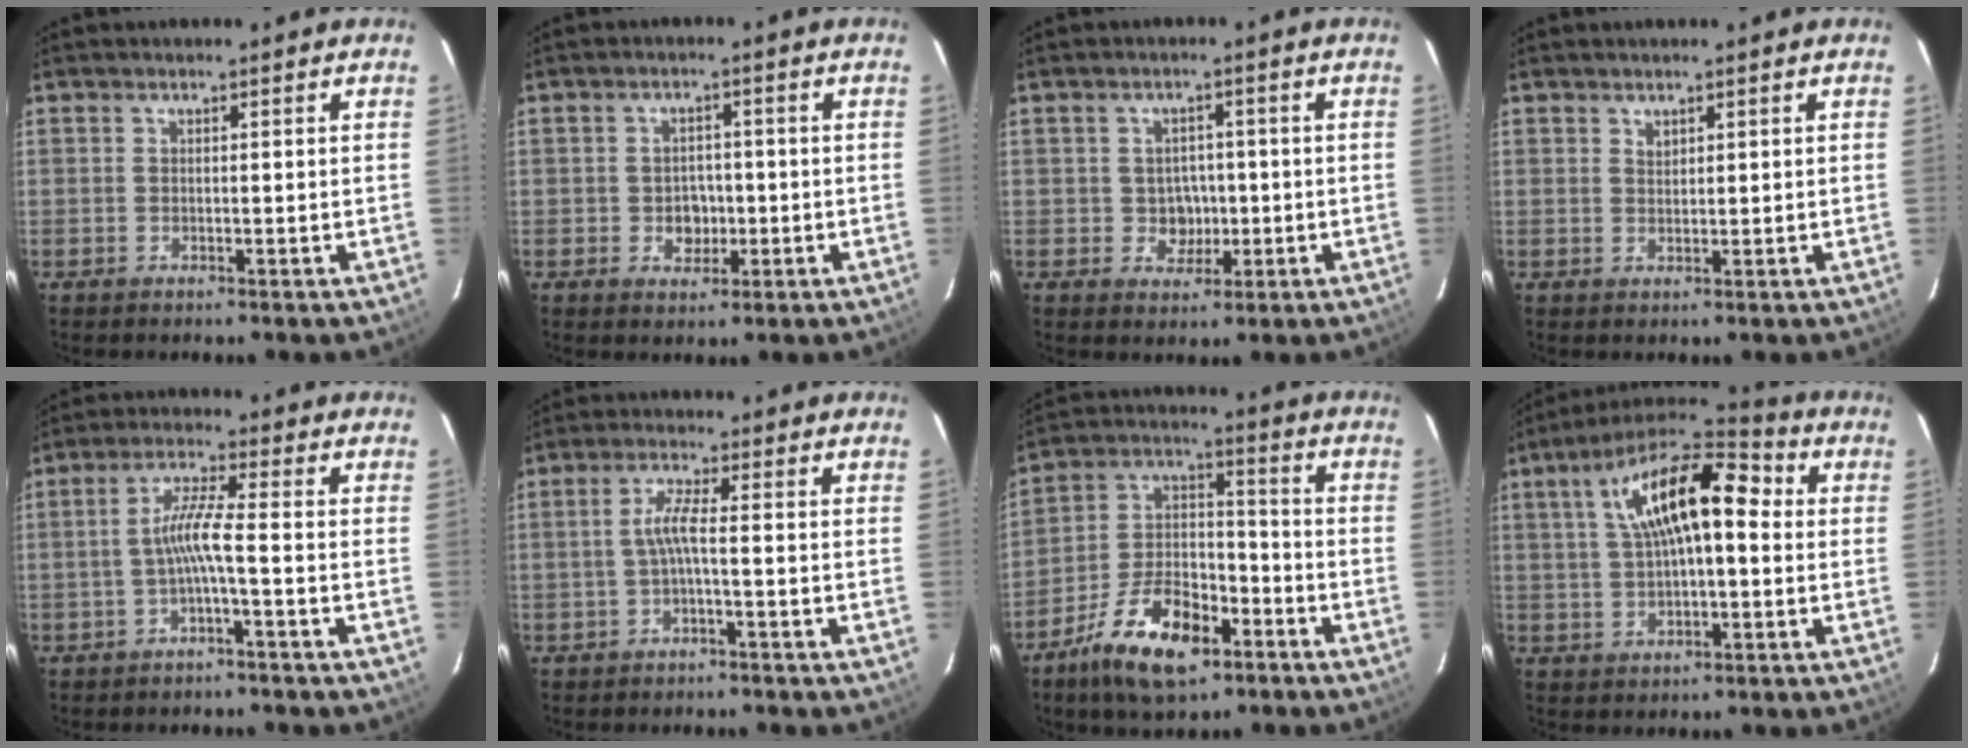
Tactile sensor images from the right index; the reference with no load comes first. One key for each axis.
{"total": 3.8, "fx": -0.7, "fy": 3.4, "fz": 1.6, "tx": -0.032, "ty": 0.010, "tz": -0.003}
{"total": 4.0, "fx": -0.5, "fy": 3.8, "fz": 1.3, "tx": -0.027, "ty": 0.011, "tz": 0.003}
{"total": 1.2, "fx": 0.9, "fy": 0.6, "fz": 0.4, "tx": -0.004, "ty": 0.001, "tz": 0.017}
{"total": 4.9, "fx": -1.8, "fy": -0.5, "fz": 4.5, "tx": -0.101, "ty": 0.010, "tz": -0.032}
{"total": 3.3, "fx": -1.0, "fy": -0.2, "fz": 3.1, "tx": -0.067, "ty": 0.005, "tz": -0.019}
{"total": 15.8, "fx": -9.5, "fy": 7.2, "fz": 10.4, "tx": -0.211, "ty": 0.004, "tz": -0.164}
{"total": 16.3, "fx": 3.3, "fy": 6.7, "fz": 14.5, "tx": -0.256, "ty": 0.035, "tz": 0.044}